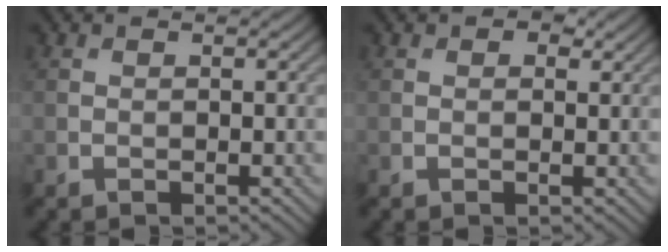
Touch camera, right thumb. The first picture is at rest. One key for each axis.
{"total": 1.7, "fx": 0.9, "fy": 1.0, "fz": 1.0, "tx": -0.012, "ty": -0.002, "tz": 0.012}